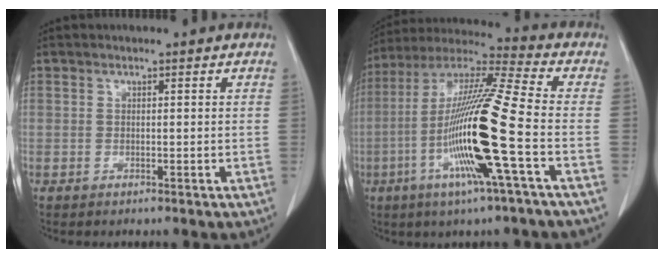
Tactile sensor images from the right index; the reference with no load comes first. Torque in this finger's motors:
{"motor_torque": [2.14, 0.00, 1.05, 0.21]}